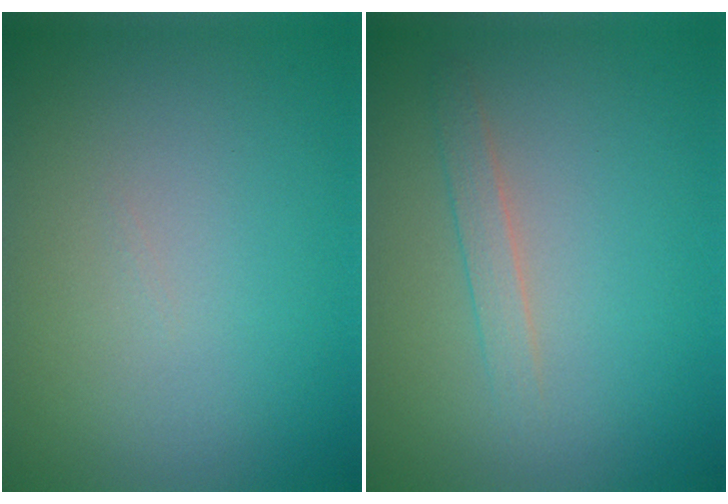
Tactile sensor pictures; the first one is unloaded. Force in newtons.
{"total": 1.4, "press": 1.4, "slide": 0.1}